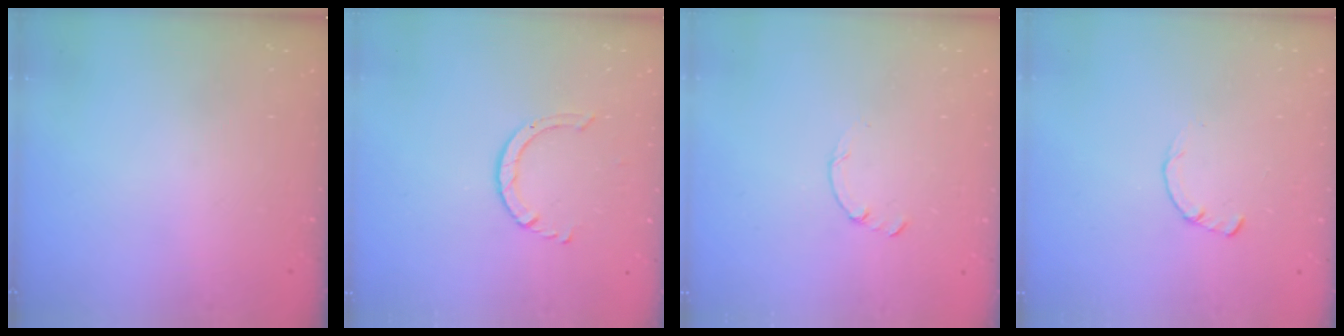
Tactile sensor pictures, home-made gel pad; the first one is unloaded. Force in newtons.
{"total": 4.4, "press": 4.3, "slide": 0.4}
{"total": 0.0}
{"total": 1.7, "press": 1.7, "slide": 0.2}